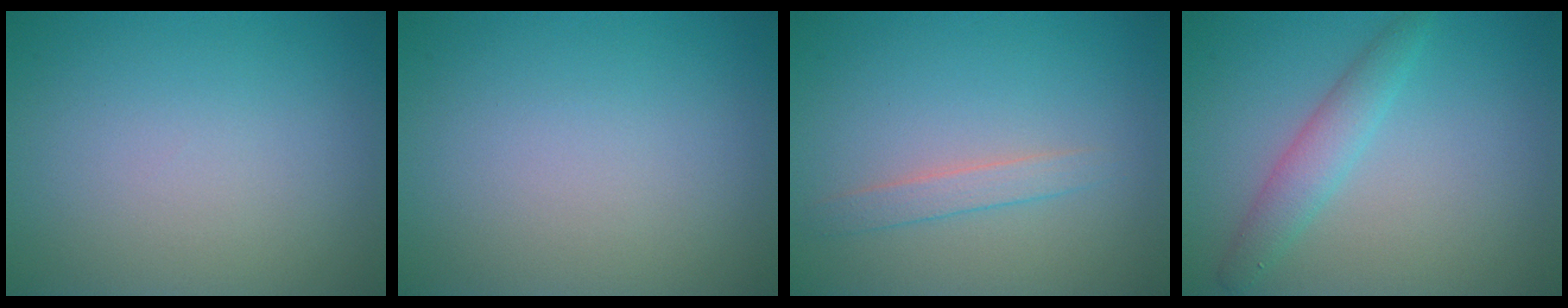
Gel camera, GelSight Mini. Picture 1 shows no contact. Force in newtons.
{"total": 0.0}
{"total": 1.5, "press": 1.5, "slide": 0.0}
{"total": 2.6, "press": 2.6, "slide": 0.1}